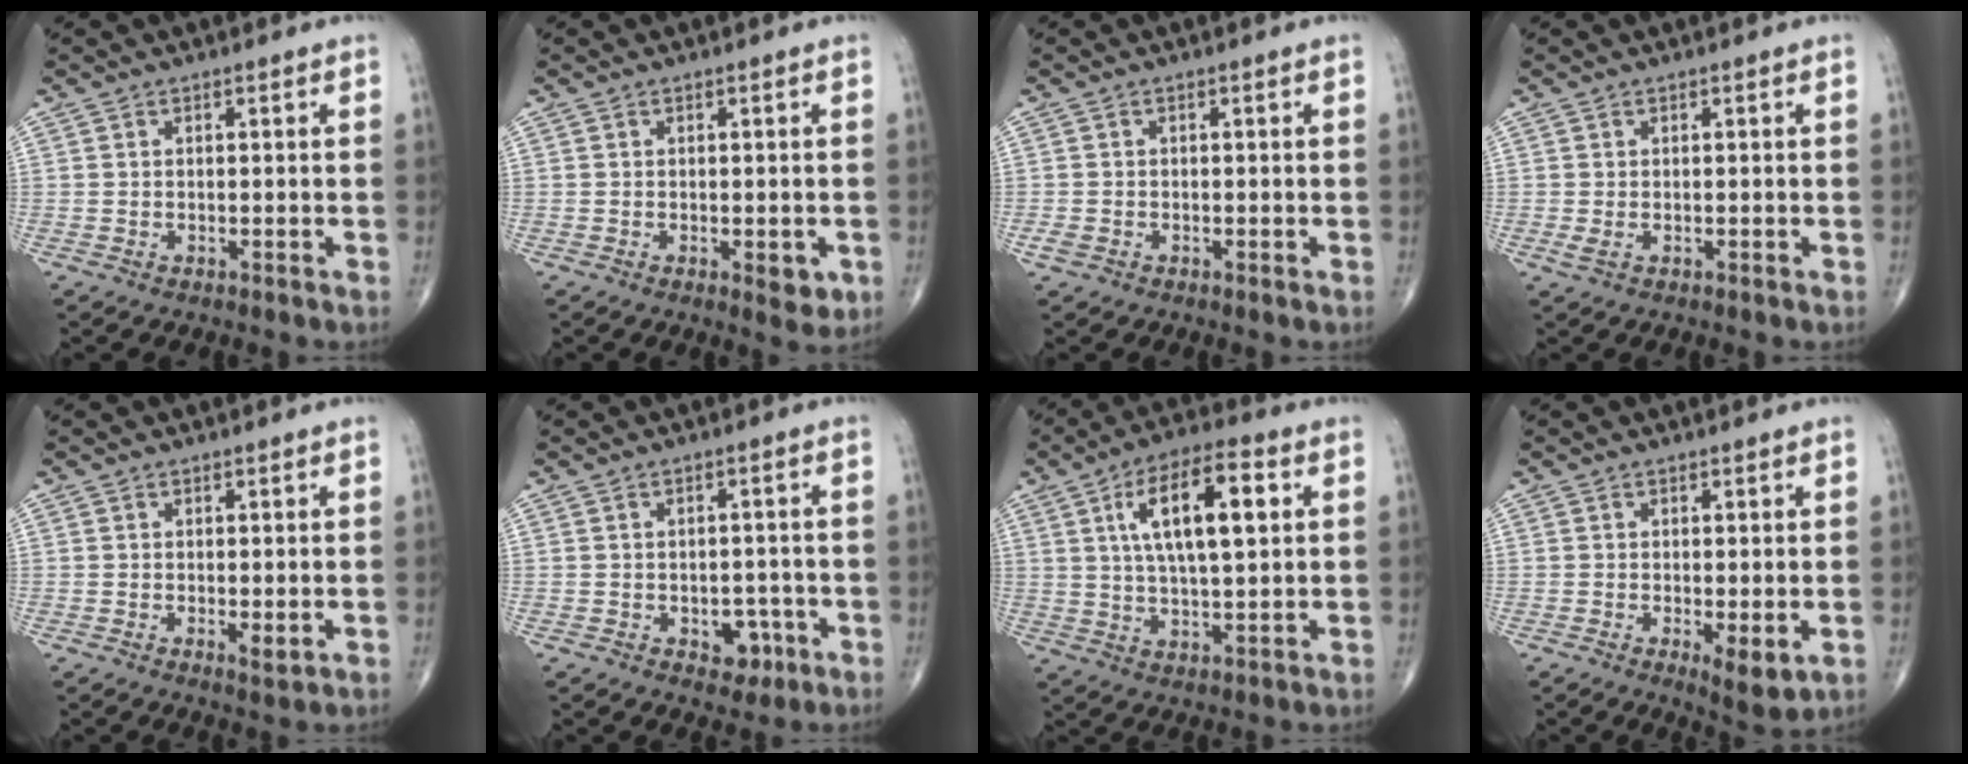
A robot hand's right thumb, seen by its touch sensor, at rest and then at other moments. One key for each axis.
{"total": 3.4, "fx": -1.0, "fy": 1.6, "fz": 2.9, "tx": -0.024, "ty": -0.005, "tz": -0.009}
{"total": 1.4, "fx": -0.6, "fy": 1.0, "fz": 0.8, "tx": -0.020, "ty": -0.002, "tz": -0.013}
{"total": 1.0, "fx": -0.1, "fy": 0.6, "fz": 0.8, "tx": -0.018, "ty": -0.001, "tz": -0.001}
{"total": 1.7, "fx": -0.1, "fy": 0.7, "fz": 1.6, "tx": -0.025, "ty": -0.008, "tz": -0.001}
{"total": 4.4, "fx": -1.7, "fy": 3.2, "fz": 2.6, "tx": -0.009, "ty": 0.011, "tz": -0.018}
{"total": 14.6, "fx": 4.1, "fy": 5.4, "fz": 13.0, "tx": -0.214, "ty": 0.004, "tz": 0.066}
{"total": 4.7, "fx": -0.9, "fy": 1.7, "fz": 4.3, "tx": -0.064, "ty": -0.017, "tz": -0.011}